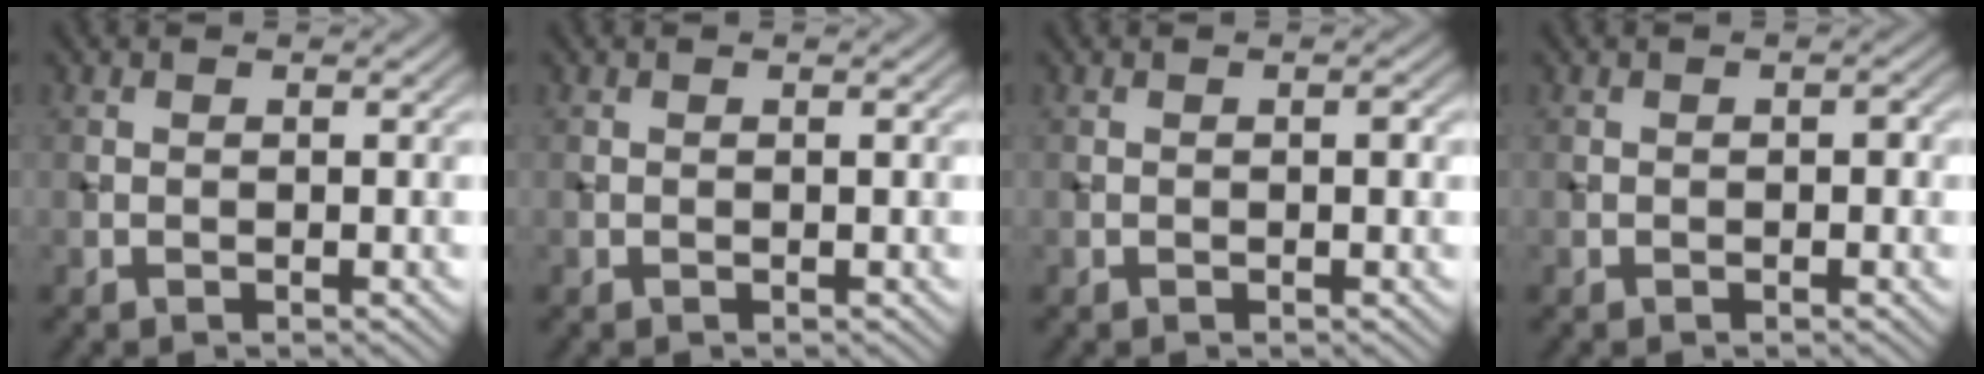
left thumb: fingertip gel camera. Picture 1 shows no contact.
{"total": 0.0}
{"total": 0.6, "force": [0.0, 0.2, 0.6], "torque": [-0.008, 0.000, 0.000]}
{"total": 0.8, "force": [-0.1, 0.5, 0.6], "torque": [-0.008, -0.001, -0.003]}